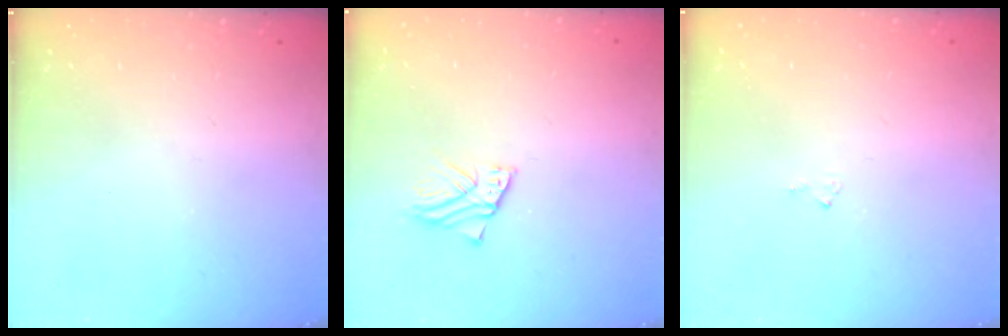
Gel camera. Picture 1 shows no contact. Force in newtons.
{"total": 2.7, "press": 2.7, "slide": 0.2}
{"total": 3.4, "press": 3.4, "slide": 0.2}